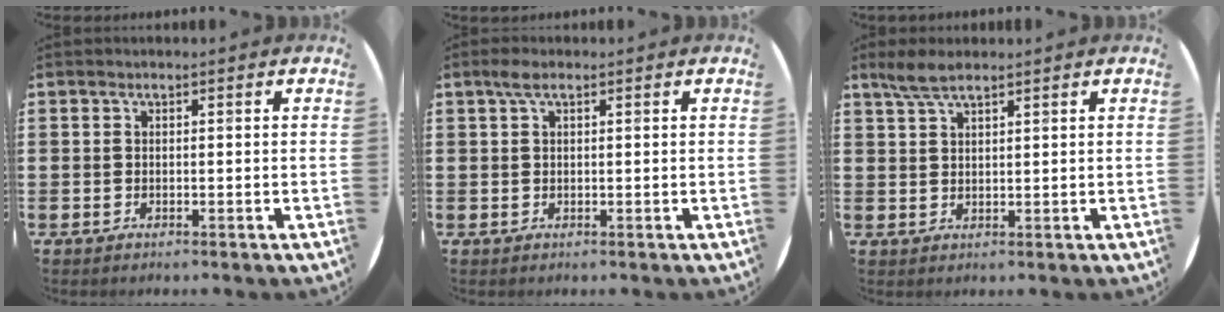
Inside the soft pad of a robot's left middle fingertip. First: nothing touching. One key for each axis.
{"total": 1.8, "fx": 0.9, "fy": 0.7, "fz": 1.3, "tx": -0.029, "ty": 0.005, "tz": 0.015}
{"total": 3.4, "fx": 2.7, "fy": 0.7, "fz": 1.9, "tx": -0.043, "ty": 0.006, "tz": 0.050}